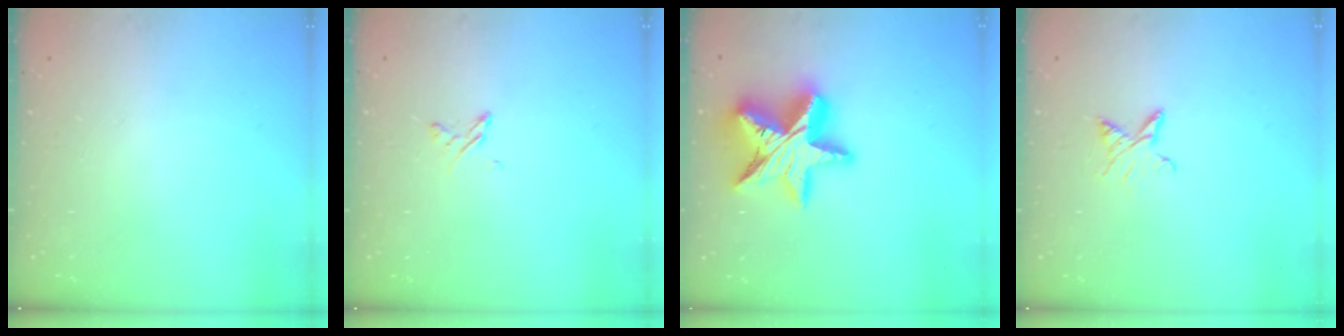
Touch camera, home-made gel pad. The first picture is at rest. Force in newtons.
{"total": 3.0, "press": 2.9, "slide": 0.4}
{"total": 18.8, "press": 18.7, "slide": 1.4}
{"total": 5.6, "press": 5.6, "slide": 0.8}